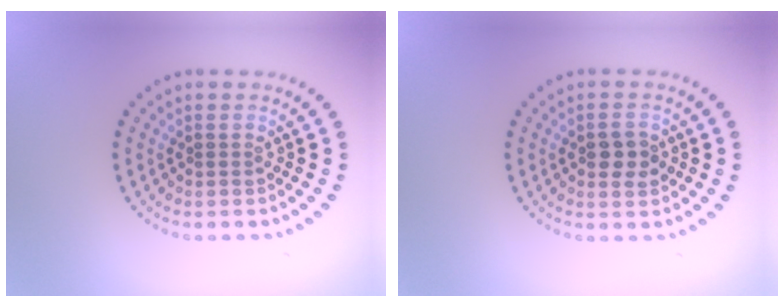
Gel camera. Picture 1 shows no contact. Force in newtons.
{"total": 2.2, "press": 2.2, "slide": 0.2}